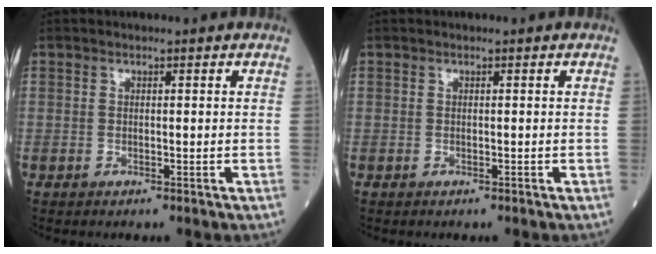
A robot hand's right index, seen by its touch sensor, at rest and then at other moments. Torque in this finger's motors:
{"motor_torque": [0.00, 0.00, 0.03, -0.01]}